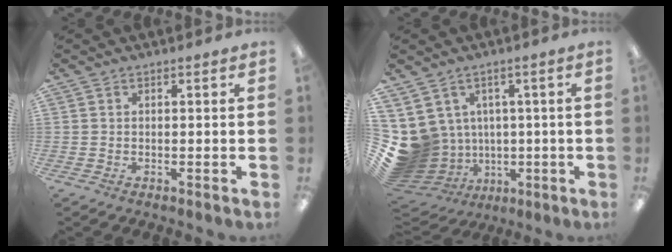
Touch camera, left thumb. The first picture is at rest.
{"total": 10.0, "force": [0.1, 9.7, 2.1], "torque": [-0.088, -0.023, 0.017]}